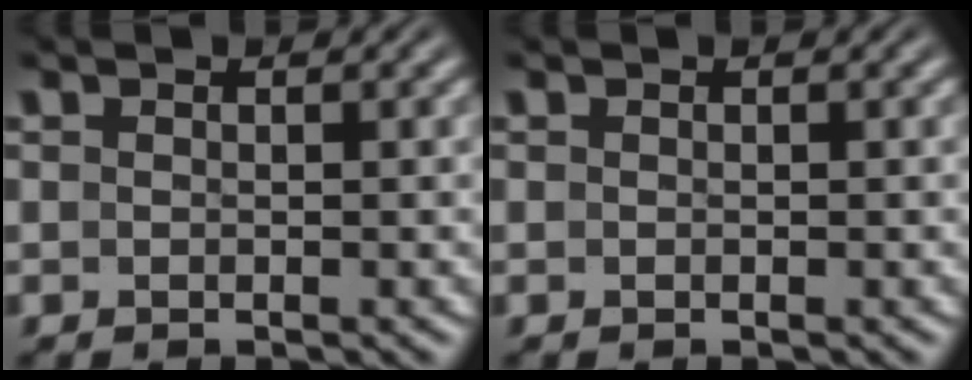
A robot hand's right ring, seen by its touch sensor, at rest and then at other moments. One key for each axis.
{"total": 0.0}